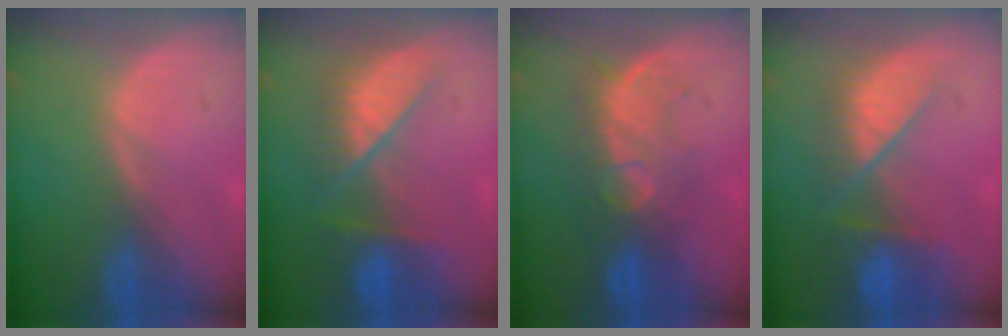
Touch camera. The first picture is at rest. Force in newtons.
{"total": 7.1, "press": 7.0, "slide": 0.6}
{"total": 8.0, "press": 7.8, "slide": 1.9}
{"total": 8.7, "press": 7.6, "slide": 4.3}